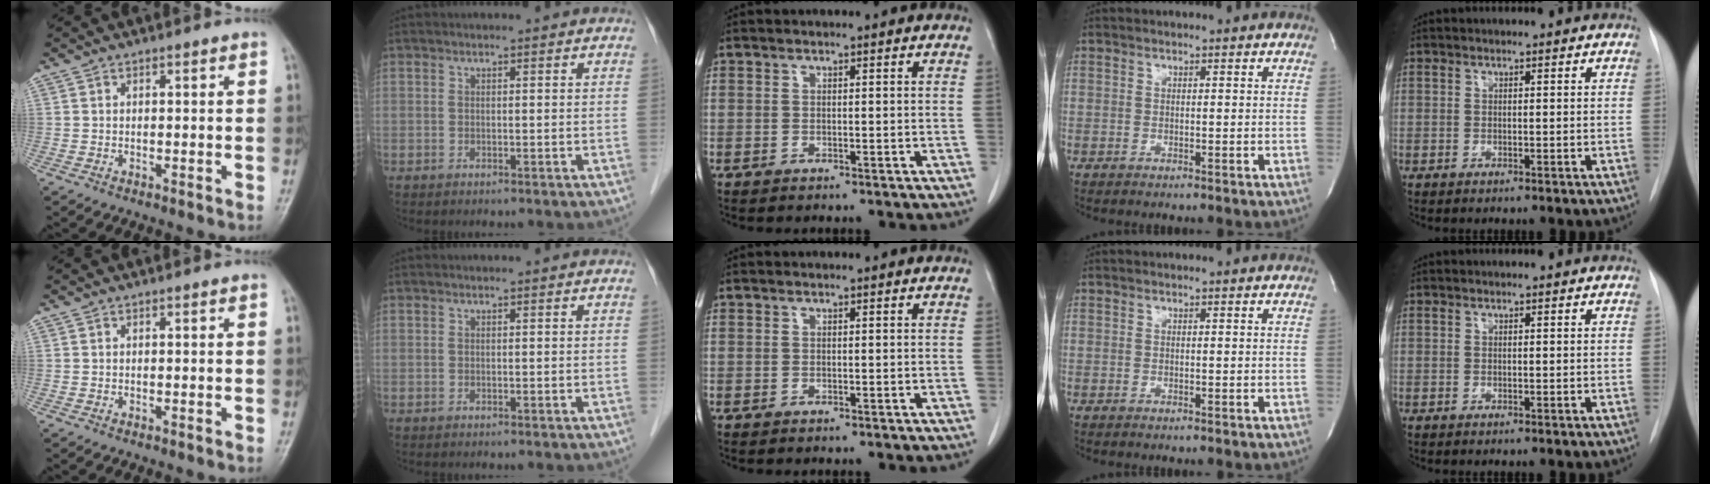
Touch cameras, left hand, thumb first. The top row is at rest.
{}